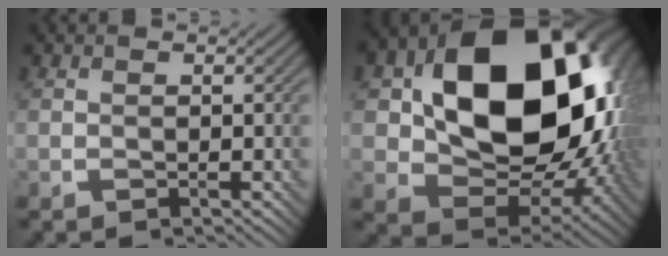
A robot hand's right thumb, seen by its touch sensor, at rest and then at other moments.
{"total": 20.5, "force": [4.0, 14.6, 13.8], "torque": [-0.247, -0.029, 0.106]}